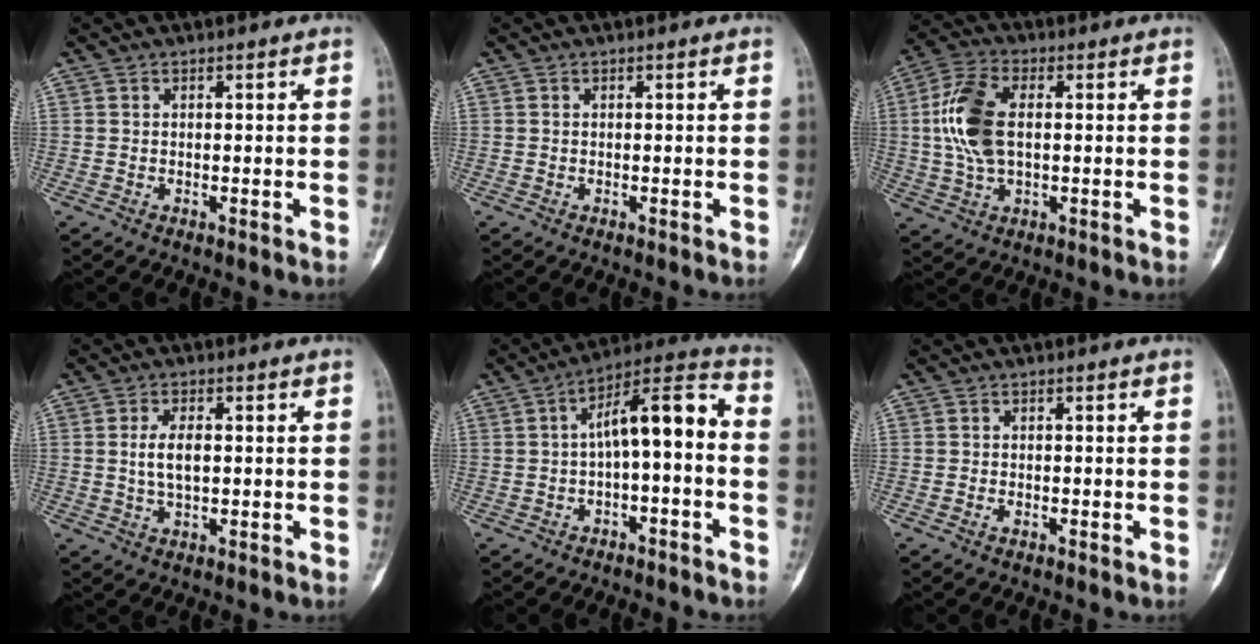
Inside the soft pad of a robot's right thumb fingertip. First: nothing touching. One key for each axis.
{"total": 0.0}
{"total": 11.6, "fx": 1.0, "fy": 6.3, "fz": 9.6, "tx": -0.209, "ty": 0.013, "tz": 0.019}
{"total": 4.9, "fx": 0.3, "fy": 2.4, "fz": 4.3, "tx": -0.082, "ty": -0.001, "tz": 0.008}
{"total": 11.4, "fx": -1.1, "fy": 4.3, "fz": 10.5, "tx": -0.159, "ty": 0.059, "tz": -0.023}
{"total": 1.1, "fx": -0.5, "fy": 0.6, "fz": 0.7, "tx": -0.016, "ty": 0.005, "tz": -0.010}